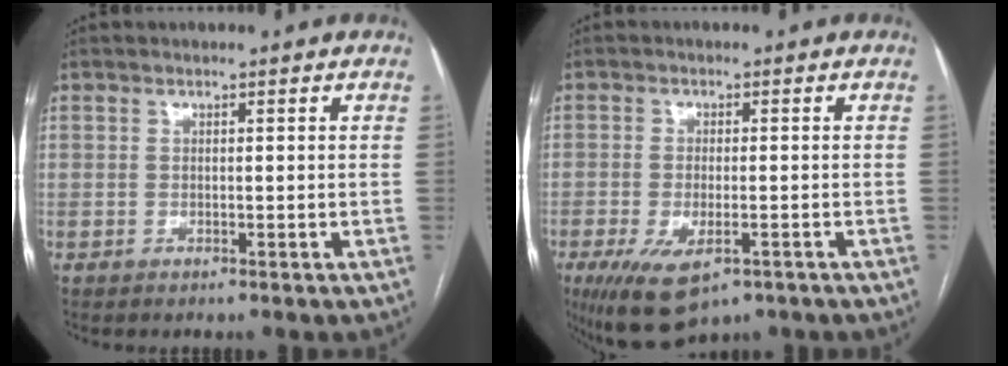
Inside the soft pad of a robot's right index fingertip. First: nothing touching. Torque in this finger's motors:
{"motor_torque": [1.47, -0.66, 0.60, 0.14]}